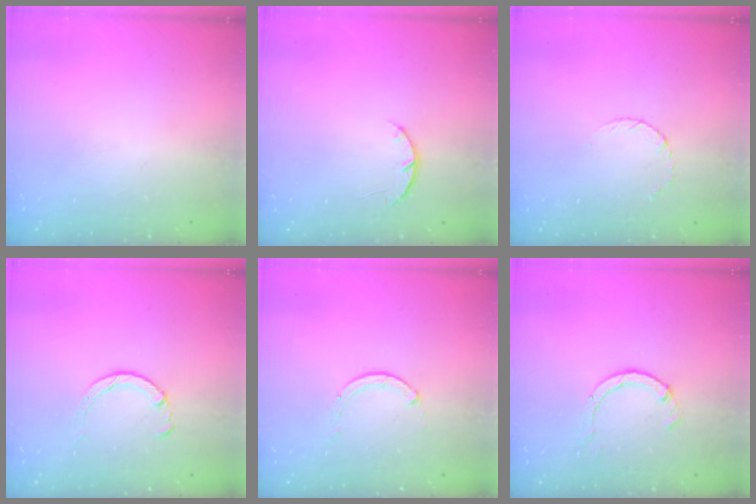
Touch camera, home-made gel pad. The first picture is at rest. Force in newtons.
{"total": 3.4, "press": 3.4, "slide": 0.6}
{"total": 3.1, "press": 3.1, "slide": 0.3}
{"total": 2.9, "press": 2.8, "slide": 0.4}
{"total": 0.0}
{"total": 2.3, "press": 2.3, "slide": 0.3}